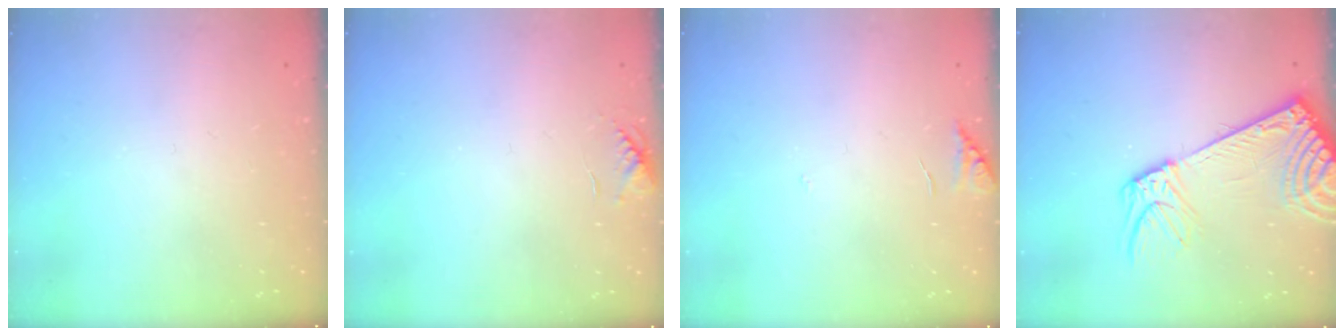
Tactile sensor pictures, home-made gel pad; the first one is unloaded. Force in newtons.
{"total": 7.0, "press": 6.9, "slide": 0.6}
{"total": 7.5, "press": 7.4, "slide": 0.8}
{"total": 13.0, "press": 12.6, "slide": 3.1}